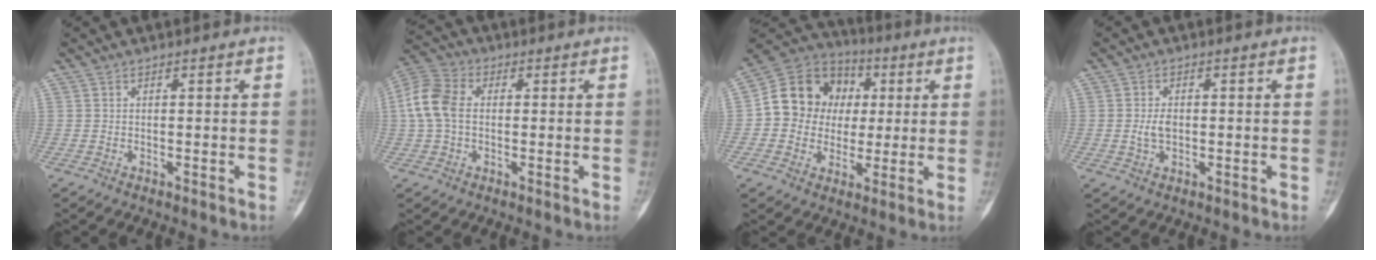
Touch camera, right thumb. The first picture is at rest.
{"total": 9.3, "force": [0.5, 6.6, 6.6], "torque": [-0.143, 0.023, 0.002]}
{"total": 14.7, "force": [1.3, 13.1, 6.4], "torque": [-0.070, 0.023, 0.017]}
{"total": 3.1, "force": [-0.2, 1.9, 2.4], "torque": [-0.044, 0.000, -0.004]}